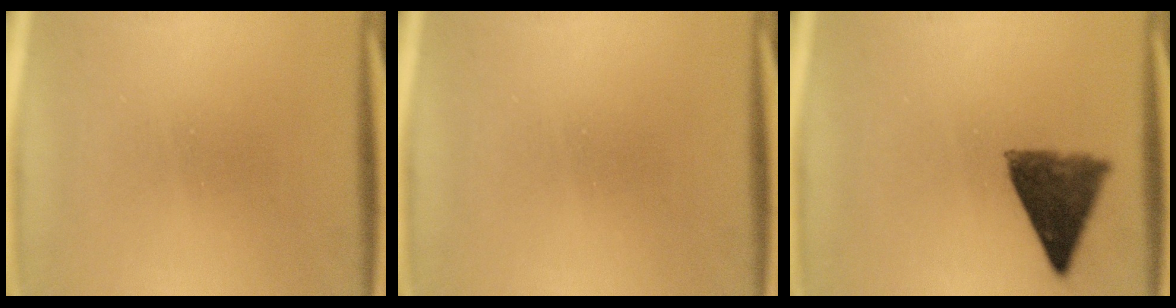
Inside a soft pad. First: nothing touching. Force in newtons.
{"total": 0.0}
{"total": 7.2}